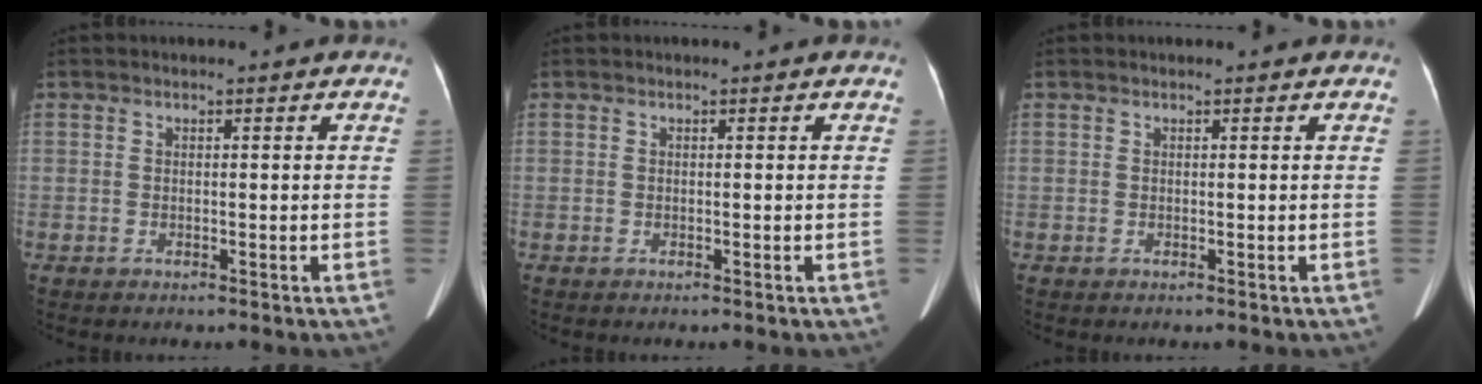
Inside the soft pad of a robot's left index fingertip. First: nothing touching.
{"total": 0.0}
{"total": 0.0}